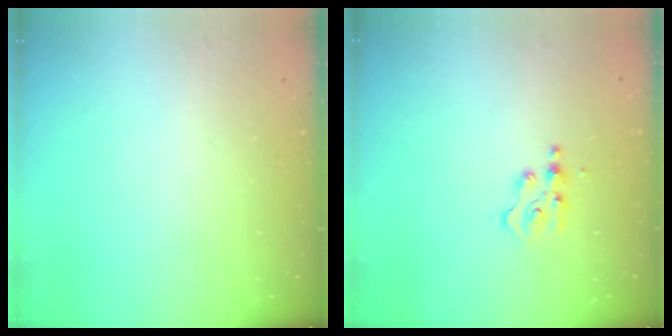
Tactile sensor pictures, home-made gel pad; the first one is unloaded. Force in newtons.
{"total": 3.9, "press": 3.8, "slide": 0.6}